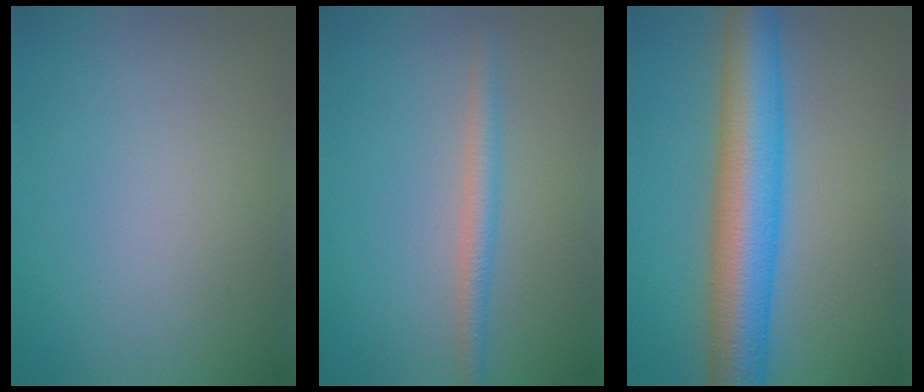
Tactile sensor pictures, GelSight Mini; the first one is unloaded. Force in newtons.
{"total": 2.2, "press": 2.2, "slide": 0.0}
{"total": 9.7, "press": 9.7, "slide": 0.2}